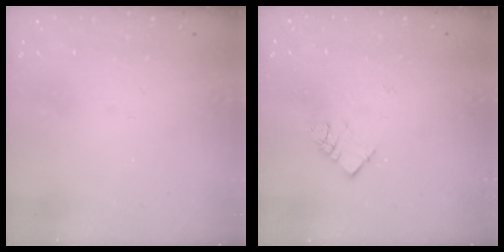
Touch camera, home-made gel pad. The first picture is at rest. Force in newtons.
{"total": 5.4, "press": 5.4, "slide": 0.1}